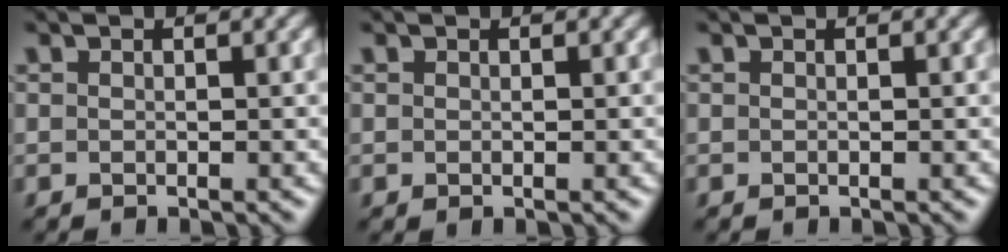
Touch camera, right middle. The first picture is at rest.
{"total": 0.0}
{"total": 0.0}